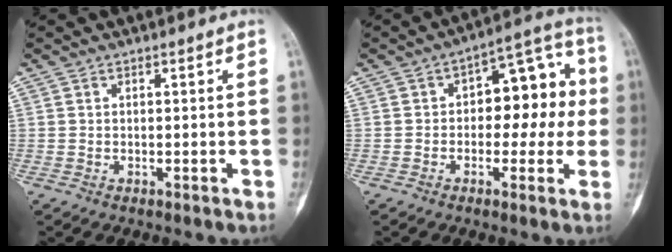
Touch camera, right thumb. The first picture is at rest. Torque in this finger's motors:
{"motor_torque": [0.15, 0.16, 0.30, 0.29, 0.03]}